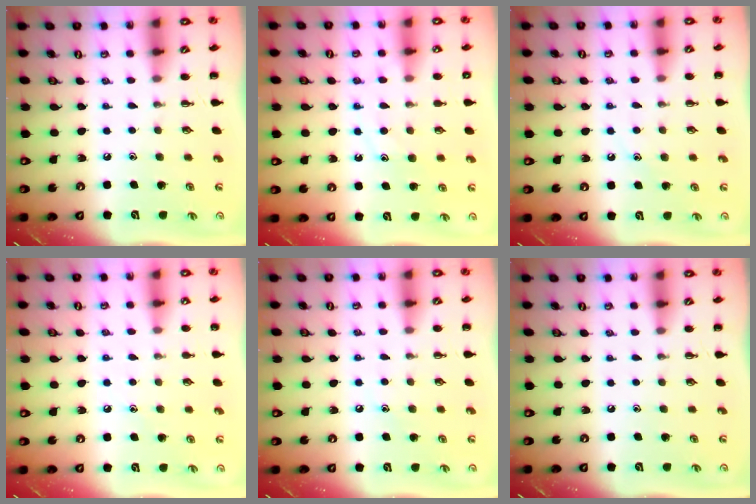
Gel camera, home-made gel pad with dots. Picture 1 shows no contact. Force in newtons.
{"total": 10.5, "press": 10.5, "slide": 0.6}
{"total": 7.0, "press": 6.8, "slide": 1.3}
{"total": 6.3, "press": 6.0, "slide": 1.8}
{"total": 6.2, "press": 6.0, "slide": 1.7}
{"total": 0.0}